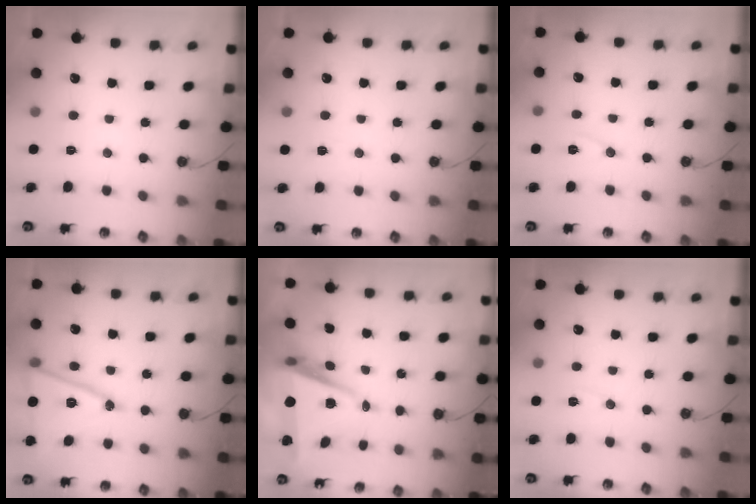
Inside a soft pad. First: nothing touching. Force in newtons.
{"total": 2.4, "press": 1.7, "slide": 1.7}
{"total": 8.2, "press": 7.0, "slide": 4.3}
{"total": 16.0, "press": 15.6, "slide": 3.6}
{"total": 8.1, "press": 7.0, "slide": 4.0}
{"total": 3.7, "press": 3.3, "slide": 1.7}